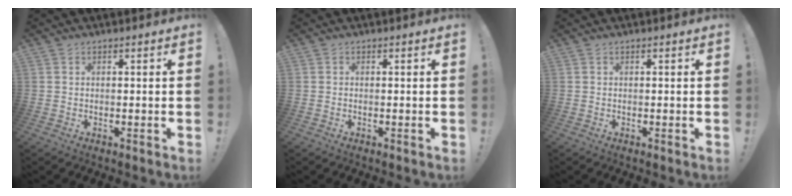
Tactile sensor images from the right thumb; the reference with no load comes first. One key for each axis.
{"total": 0.0}
{"total": 0.0}